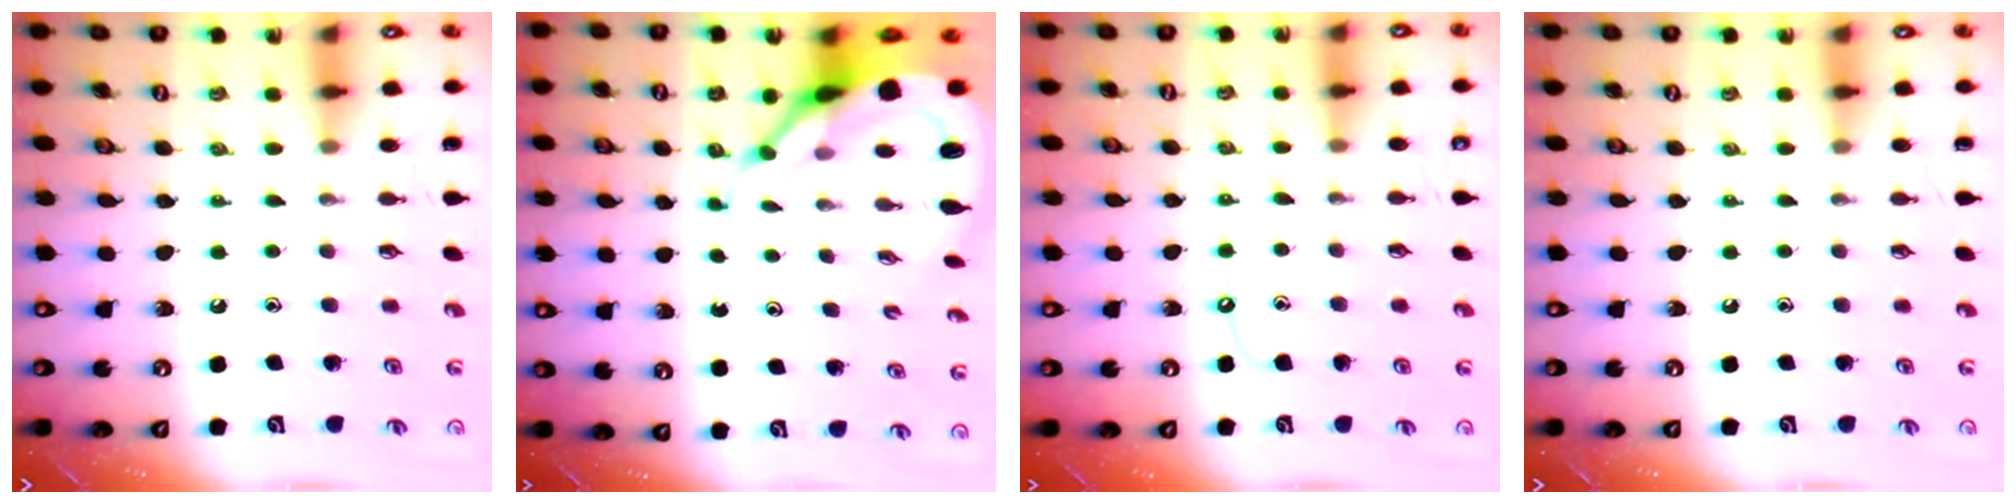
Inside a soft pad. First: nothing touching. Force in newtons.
{"total": 10.3, "press": 10.3, "slide": 1.3}
{"total": 6.6, "press": 6.5, "slide": 0.6}
{"total": 0.0}